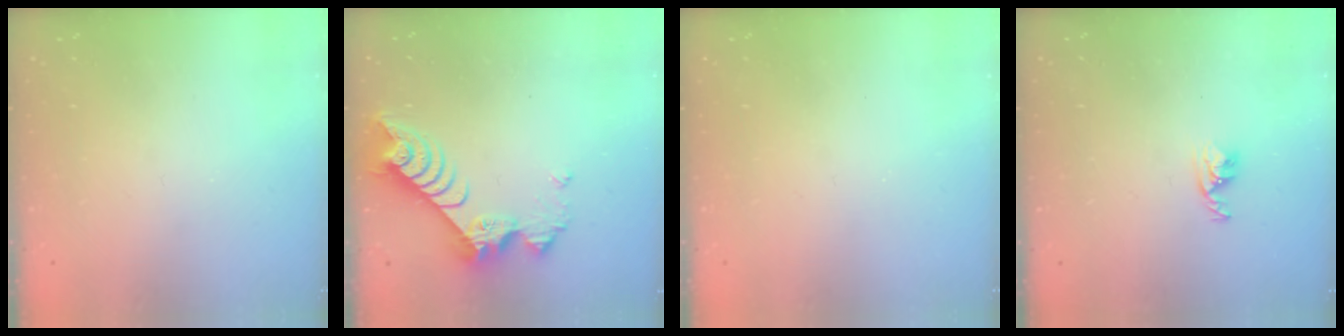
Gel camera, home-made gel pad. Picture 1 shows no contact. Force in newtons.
{"total": 9.3, "press": 9.3, "slide": 1.0}
{"total": 0.0}
{"total": 3.7, "press": 3.6, "slide": 0.6}